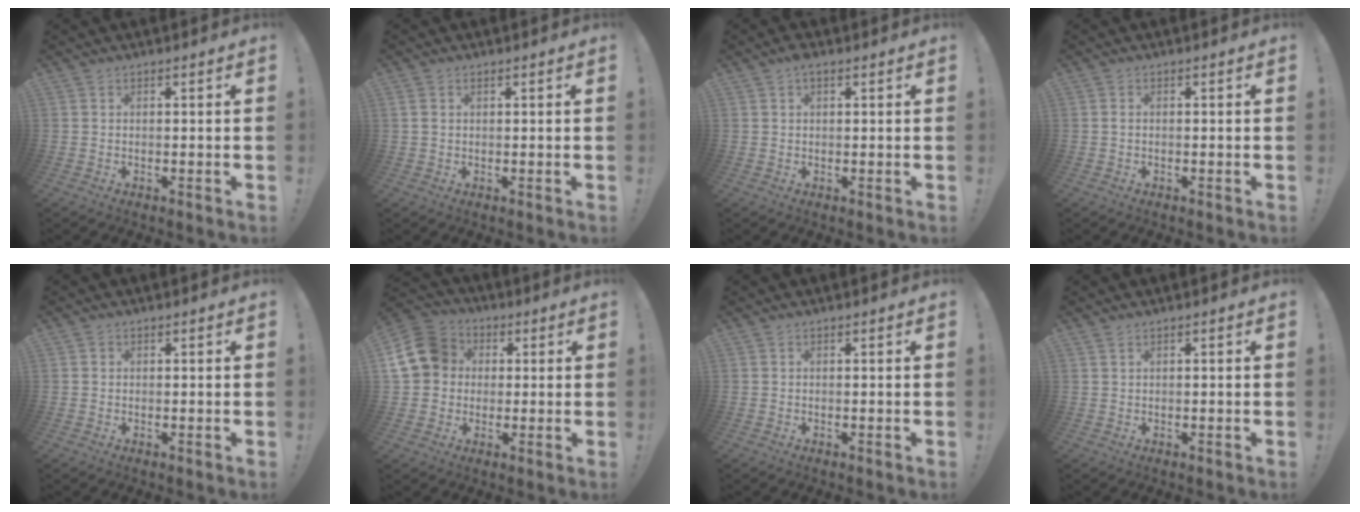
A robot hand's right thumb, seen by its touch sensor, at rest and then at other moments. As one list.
[{"total": 1.4, "force": [0.6, 1.0, 0.7], "torque": [-0.012, 0.003, 0.011]}, {"total": 1.0, "force": [0.5, 0.6, 0.5], "torque": [-0.003, 0.000, 0.009]}, {"total": 0.5, "force": [0.0, 0.3, 0.4], "torque": [-0.008, 0.003, -0.001]}, {"total": 0.7, "force": [0.1, 0.7, 0.1], "torque": [0.005, 0.000, 0.000]}, {"total": 14.3, "force": [2.4, 12.2, 6.9], "torque": [-0.115, 0.004, 0.051]}, {"total": 0.0}, {"total": 0.9, "force": [0.5, 0.0, 0.7], "torque": [-0.014, 0.000, 0.008]}]